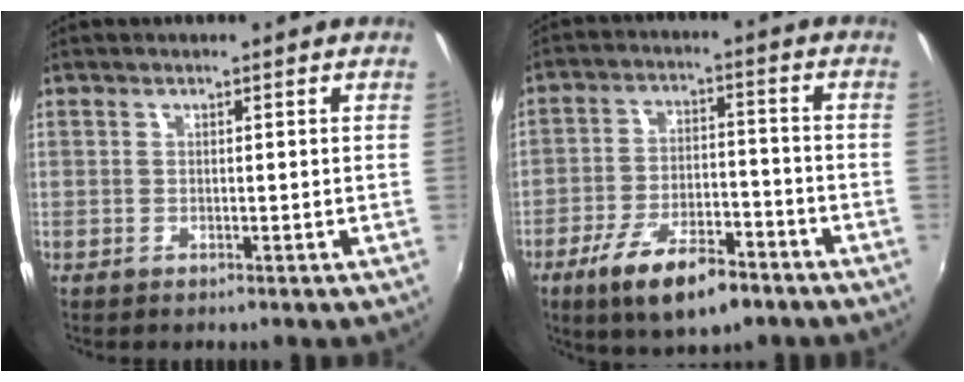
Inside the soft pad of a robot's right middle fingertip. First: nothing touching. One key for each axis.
{"total": 13.1, "fx": -8.5, "fy": 4.5, "fz": 8.9, "tx": -0.178, "ty": -0.015, "tz": -0.139}